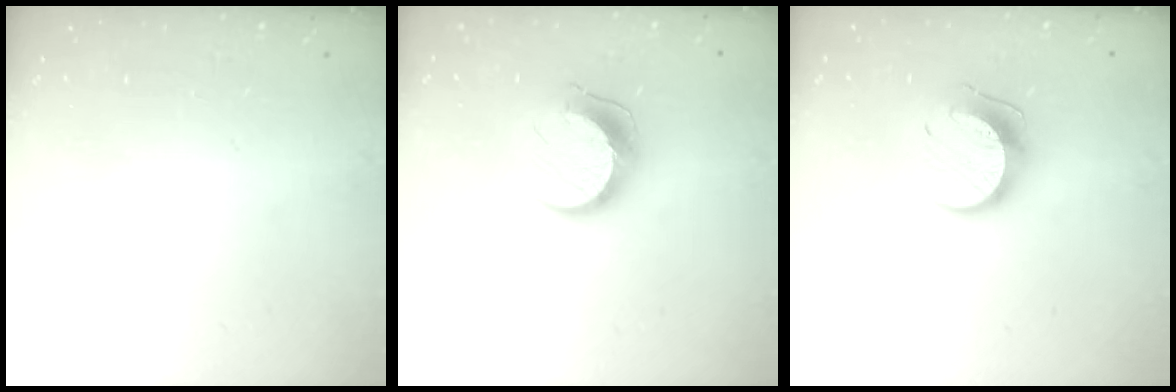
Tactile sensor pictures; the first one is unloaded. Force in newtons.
{"total": 10.2, "press": 10.2, "slide": 0.3}
{"total": 10.4, "press": 10.4, "slide": 0.9}